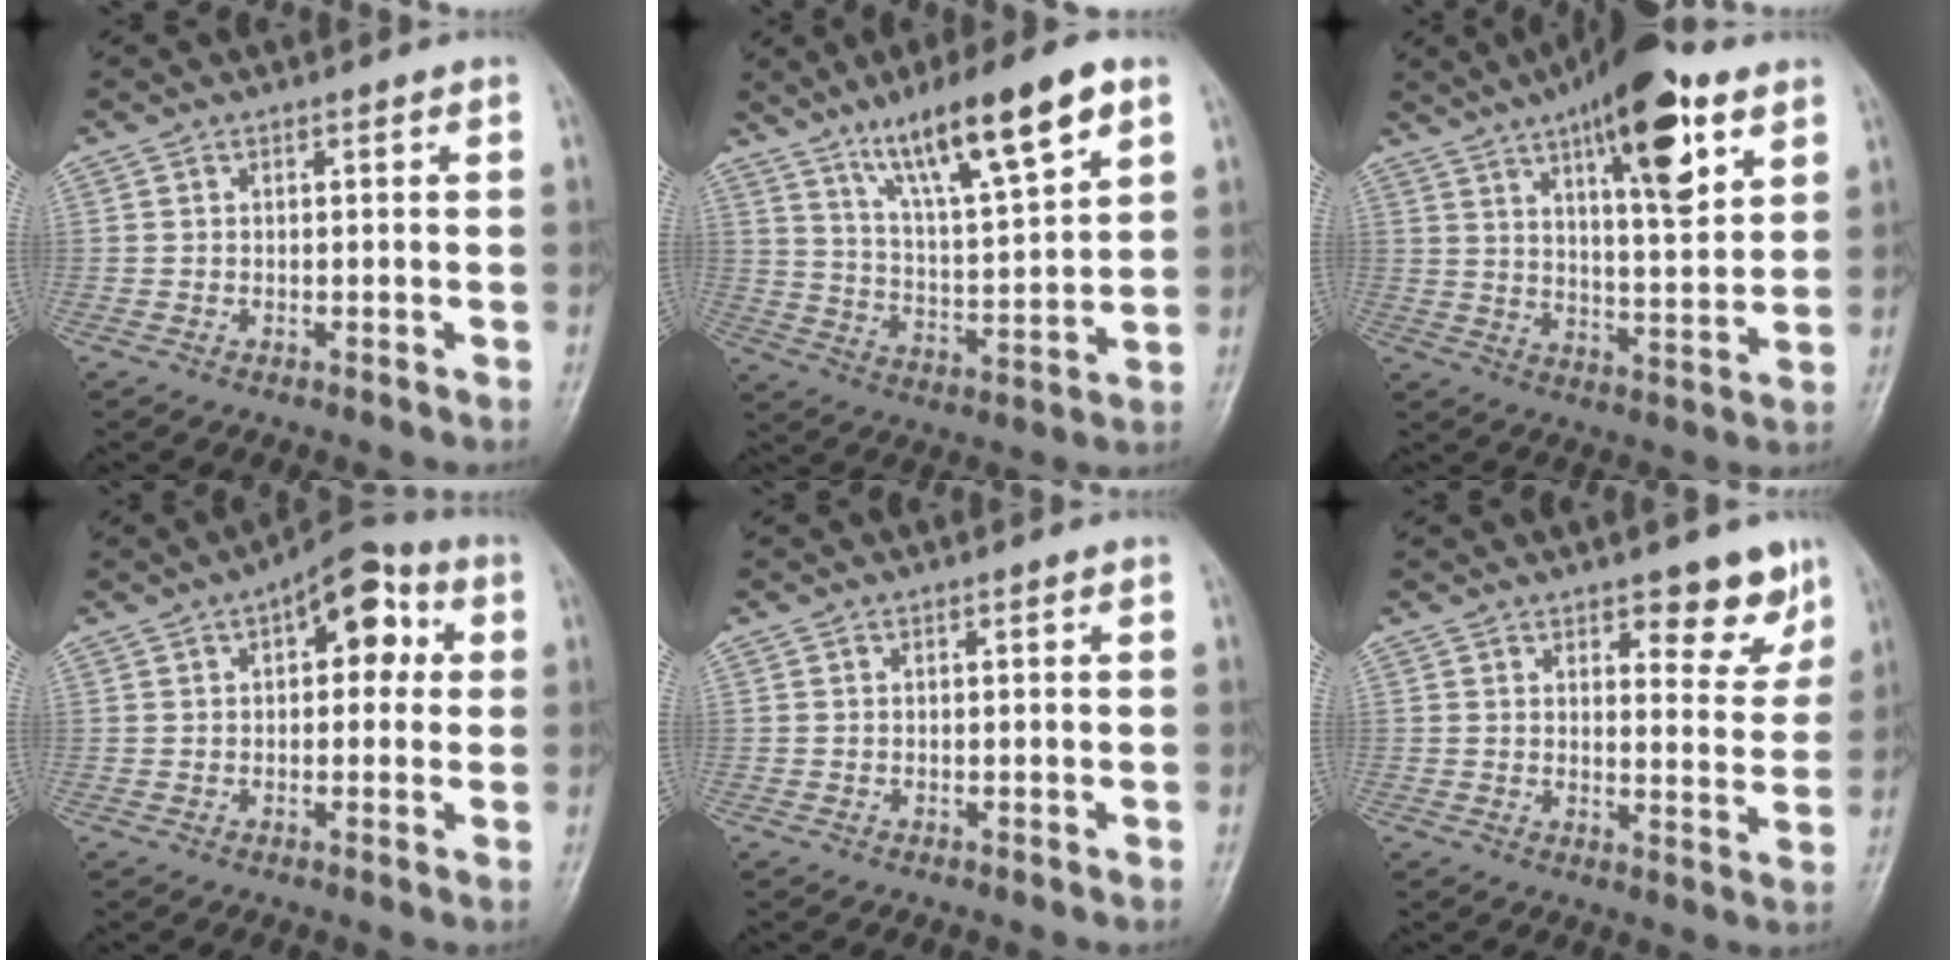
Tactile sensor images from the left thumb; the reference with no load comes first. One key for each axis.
{"total": 17.2, "fx": 10.5, "fy": 3.2, "fz": 13.2, "tx": -0.211, "ty": -0.044, "tz": 0.190}
{"total": 18.2, "fx": 9.5, "fy": 5.7, "fz": 14.5, "tx": -0.197, "ty": -0.035, "tz": 0.147}
{"total": 10.2, "fx": 3.0, "fy": 5.4, "fz": 8.1, "tx": -0.069, "ty": 0.018, "tz": 0.027}
{"total": 0.0}
{"total": 7.4, "fx": 5.1, "fy": 3.3, "fz": 4.3, "tx": -0.018, "ty": -0.033, "tz": 0.065}